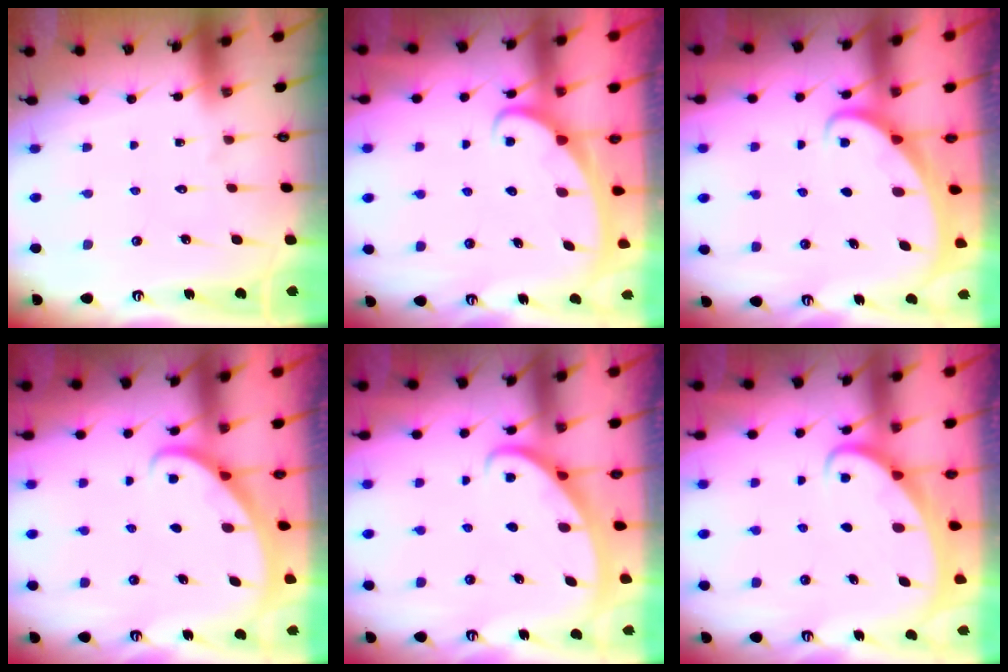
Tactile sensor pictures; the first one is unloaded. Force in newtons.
{"total": 2.4, "press": 2.4, "slide": 0.3}
{"total": 1.8, "press": 1.8, "slide": 0.1}
{"total": 2.7, "press": 2.7, "slide": 0.1}
{"total": 2.9, "press": 2.9, "slide": 0.1}
{"total": 2.1, "press": 2.1, "slide": 0.2}